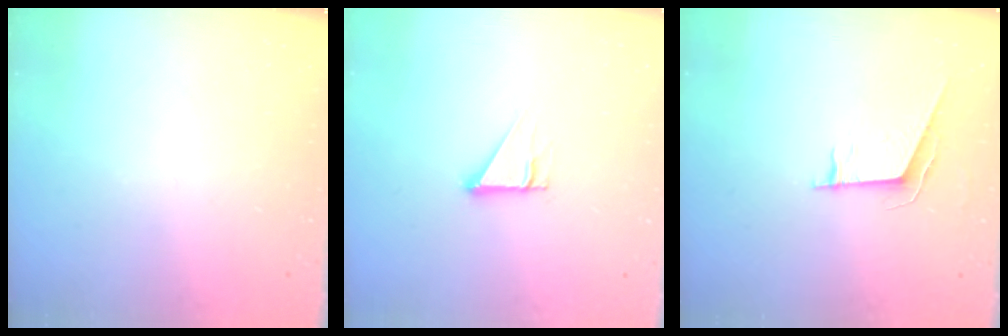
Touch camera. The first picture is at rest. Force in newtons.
{"total": 2.7, "press": 2.7, "slide": 0.0}
{"total": 6.6, "press": 6.2, "slide": 2.4}